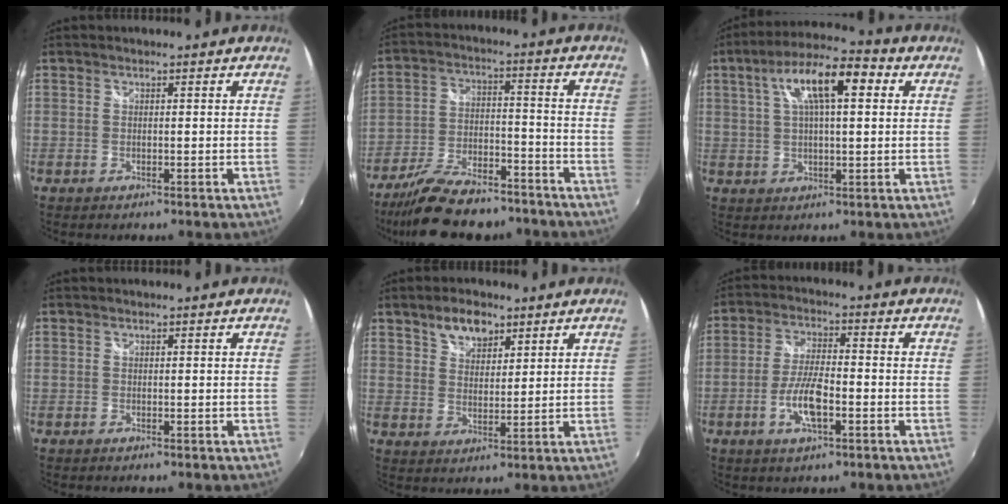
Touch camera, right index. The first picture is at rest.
{"total": 18.3, "force": [-14.9, 6.4, 8.5], "torque": [-0.171, -0.010, -0.229]}
{"total": 12.8, "force": [4.3, 4.2, 11.3], "torque": [-0.197, 0.031, 0.067]}
{"total": 0.0}
{"total": 6.5, "force": [4.3, 3.5, 3.4], "torque": [-0.053, 0.014, 0.077]}
{"total": 7.5, "force": [-2.9, 2.2, 6.6], "torque": [-0.135, 0.001, -0.055]}